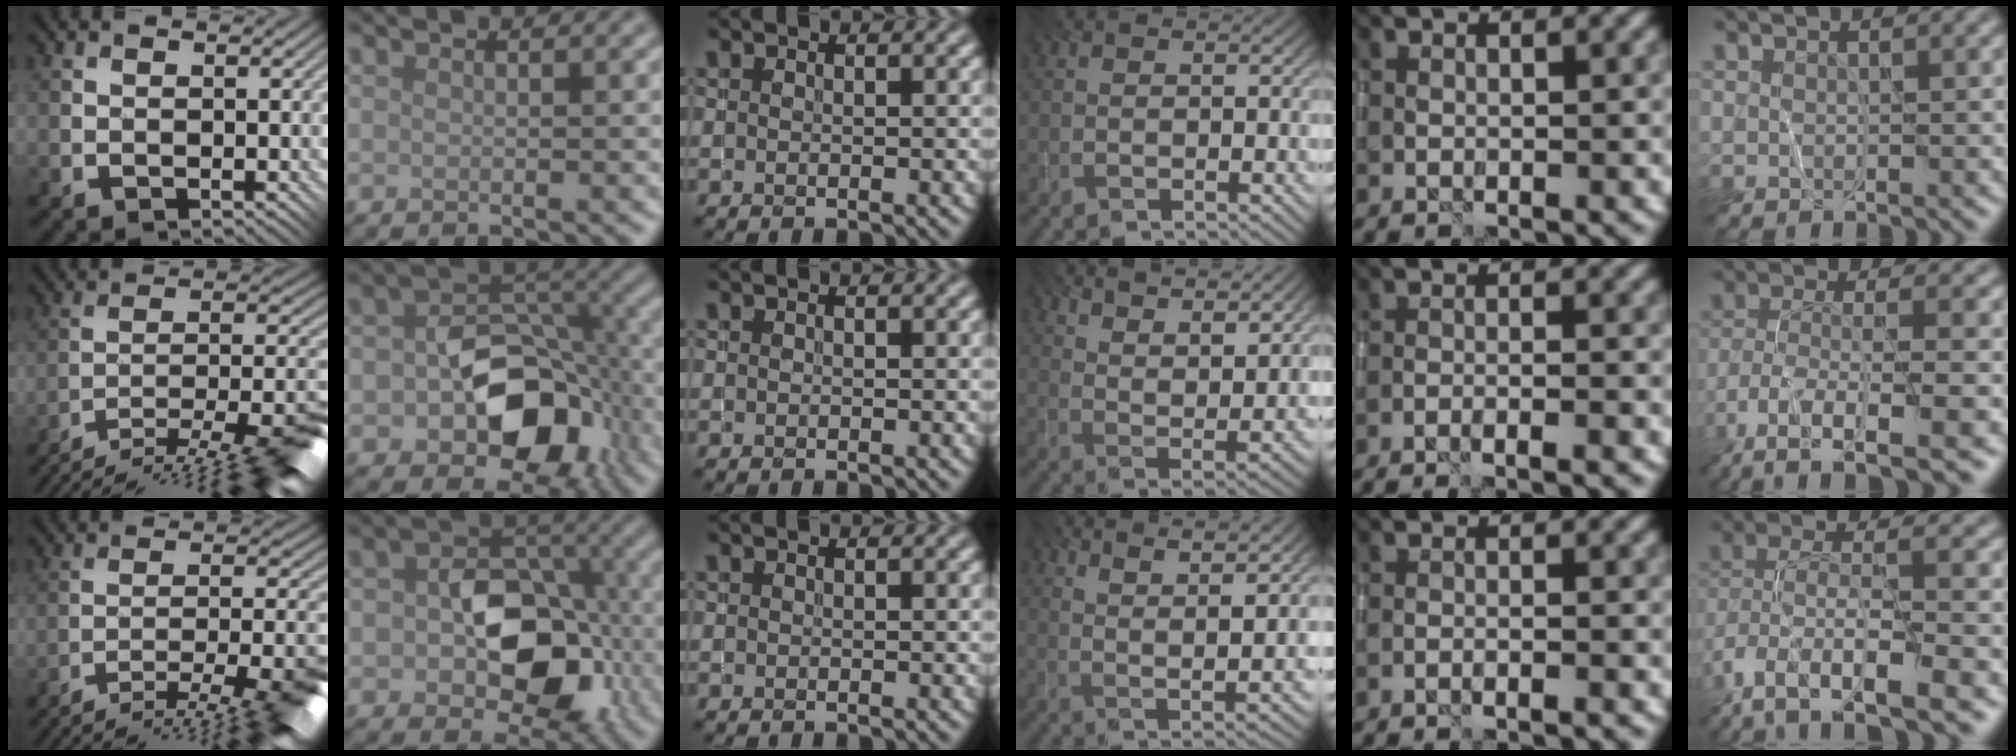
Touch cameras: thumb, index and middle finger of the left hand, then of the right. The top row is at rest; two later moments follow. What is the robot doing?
{"motion": "wrap", "object": "yarn"}